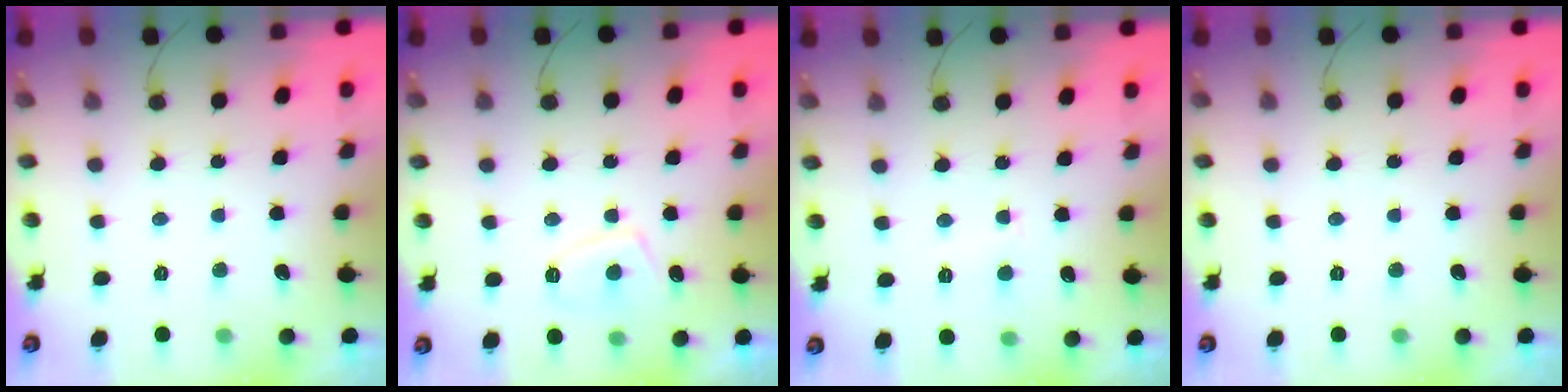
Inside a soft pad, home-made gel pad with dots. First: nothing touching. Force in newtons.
{"total": 6.3, "press": 6.2, "slide": 1.1}
{"total": 2.3, "press": 2.3, "slide": 0.2}
{"total": 0.0}